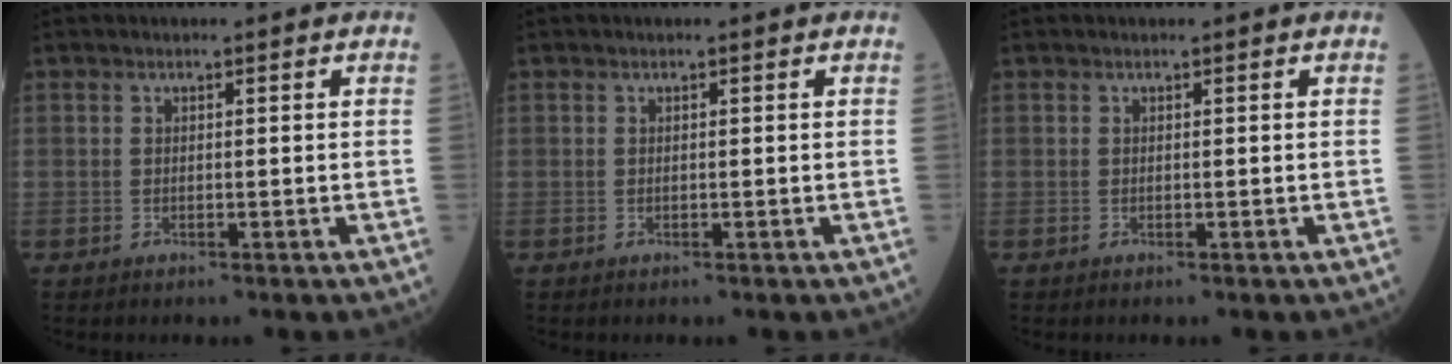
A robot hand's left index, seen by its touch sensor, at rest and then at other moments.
{"total": 0.0}
{"total": 0.0}